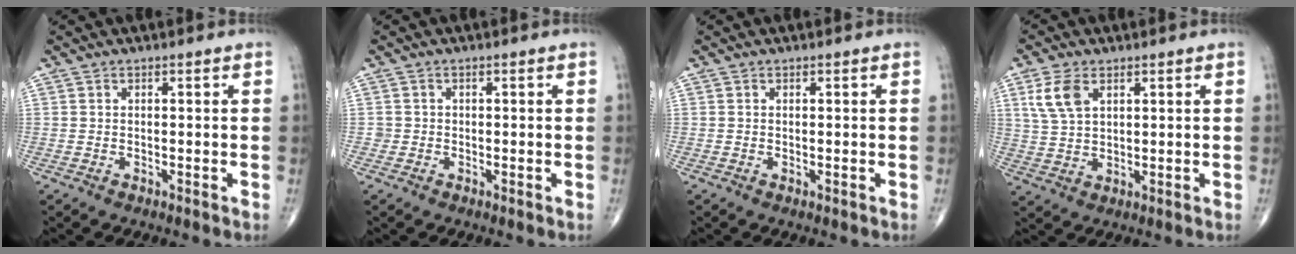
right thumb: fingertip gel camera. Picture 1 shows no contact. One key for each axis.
{"total": 1.1, "fx": -0.2, "fy": 1.1, "fz": 0.0, "tx": 0.008, "ty": 0.006, "tz": -0.007}
{"total": 0.0}
{"total": 6.5, "fx": 2.8, "fy": 3.7, "fz": 4.5, "tx": -0.091, "ty": -0.003, "tz": 0.061}